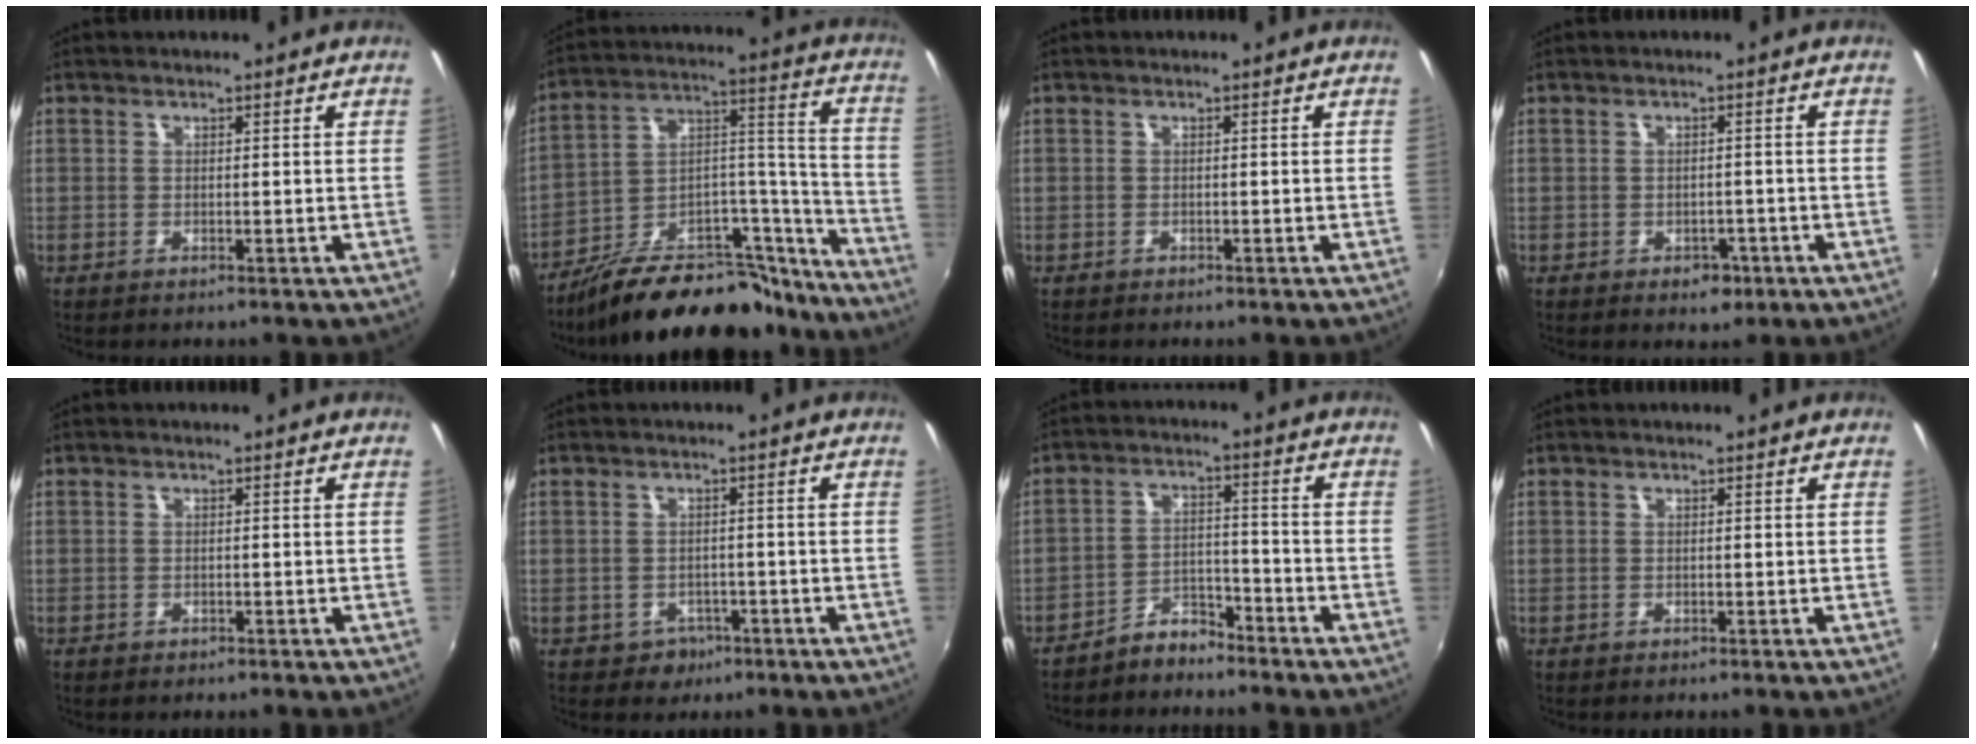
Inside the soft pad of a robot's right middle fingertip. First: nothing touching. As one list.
[{"total": 28.2, "force": [-22.8, 10.2, 13.0], "torque": [-0.185, 0.051, -0.326]}, {"total": 0.6, "force": [-0.5, 0.3, 0.0], "torque": [-0.003, -0.002, -0.009]}, {"total": 3.4, "force": [-1.8, 2.4, 1.6], "torque": [-0.030, -0.004, -0.019]}, {"total": 0.9, "force": [-0.7, 0.6, 0.2], "torque": [-0.006, -0.003, -0.010]}, {"total": 3.8, "force": [-1.8, 3.2, 0.7], "torque": [-0.026, 0.002, -0.020]}, {"total": 5.3, "force": [-4.9, 1.6, 1.1], "torque": [-0.025, 0.014, -0.084]}, {"total": 0.0}]